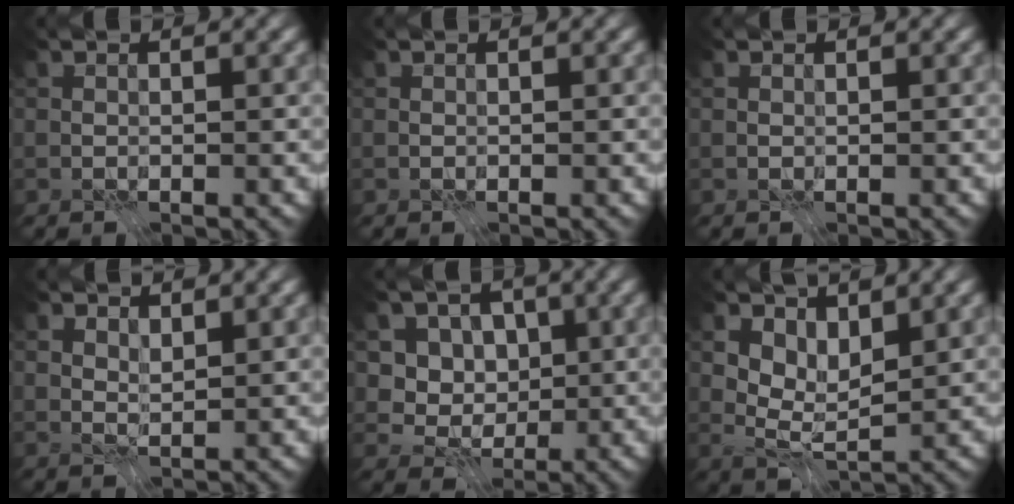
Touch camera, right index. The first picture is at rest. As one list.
[{"total": 0.0}, {"total": 0.0}, {"total": 1.6, "force": [1.0, 0.7, 1.0], "torque": [-0.021, -0.002, 0.018]}, {"total": 7.7, "force": [1.6, 6.6, 3.6], "torque": [-0.040, 0.010, 0.007]}, {"total": 2.9, "force": [1.6, 1.5, 1.9], "torque": [-0.037, -0.009, 0.024]}]